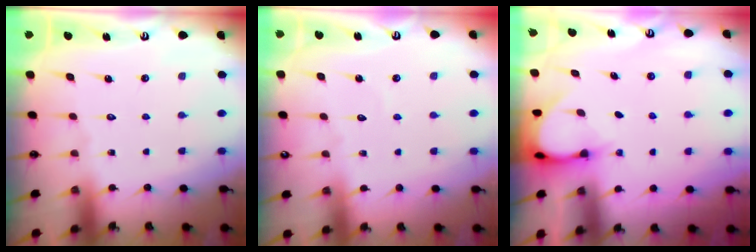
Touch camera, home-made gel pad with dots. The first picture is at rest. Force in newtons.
{"total": 2.7, "press": 2.7, "slide": 0.2}
{"total": 3.8, "press": 3.7, "slide": 0.3}